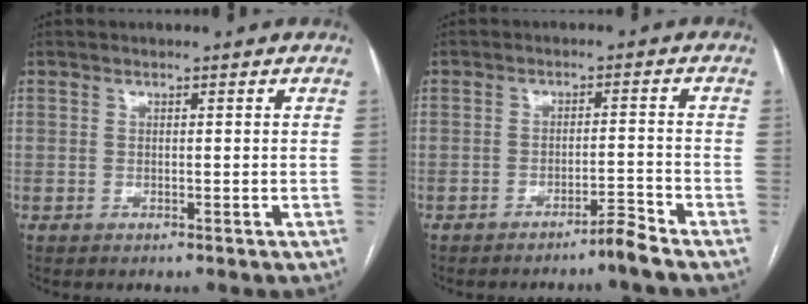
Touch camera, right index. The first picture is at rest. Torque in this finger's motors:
{"motor_torque": [0.03, -0.09, 0.02, 0.02]}